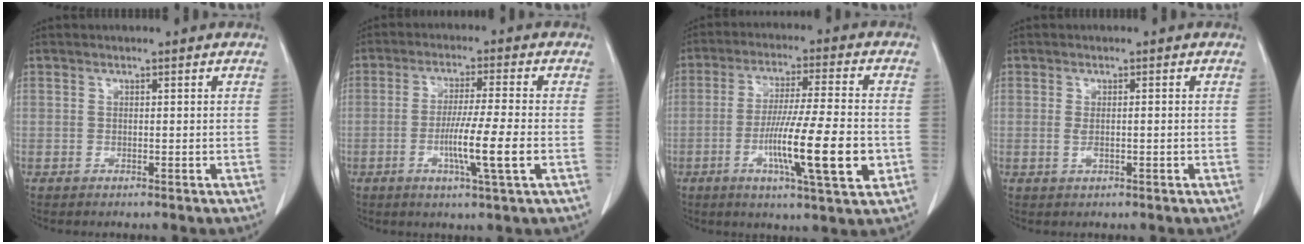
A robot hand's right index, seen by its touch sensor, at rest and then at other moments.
{"total": 8.1, "force": [-2.2, -0.8, 7.8], "torque": [-0.138, -0.015, -0.043]}
{"total": 13.6, "force": [-3.8, 0.6, 13.0], "torque": [-0.222, -0.015, -0.067]}
{"total": 2.0, "force": [-0.3, 0.5, 1.9], "torque": [-0.040, 0.000, 0.000]}